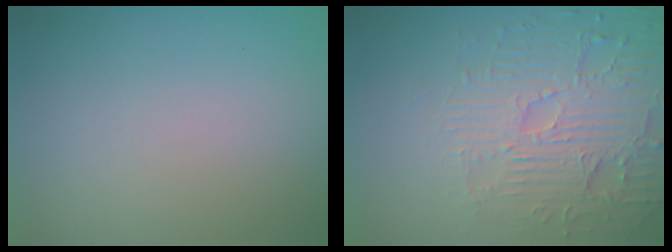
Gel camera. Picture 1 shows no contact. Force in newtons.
{"total": 5.4, "press": 4.7, "slide": 2.7}